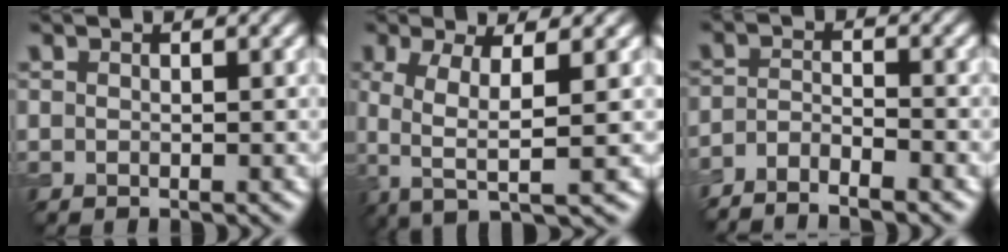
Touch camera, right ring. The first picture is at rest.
{"total": 5.3, "force": [-0.4, 1.6, 5.1], "torque": [-0.099, -0.007, -0.009]}
{"total": 3.6, "force": [-3.1, 0.7, 1.7], "torque": [-0.030, -0.003, -0.063]}